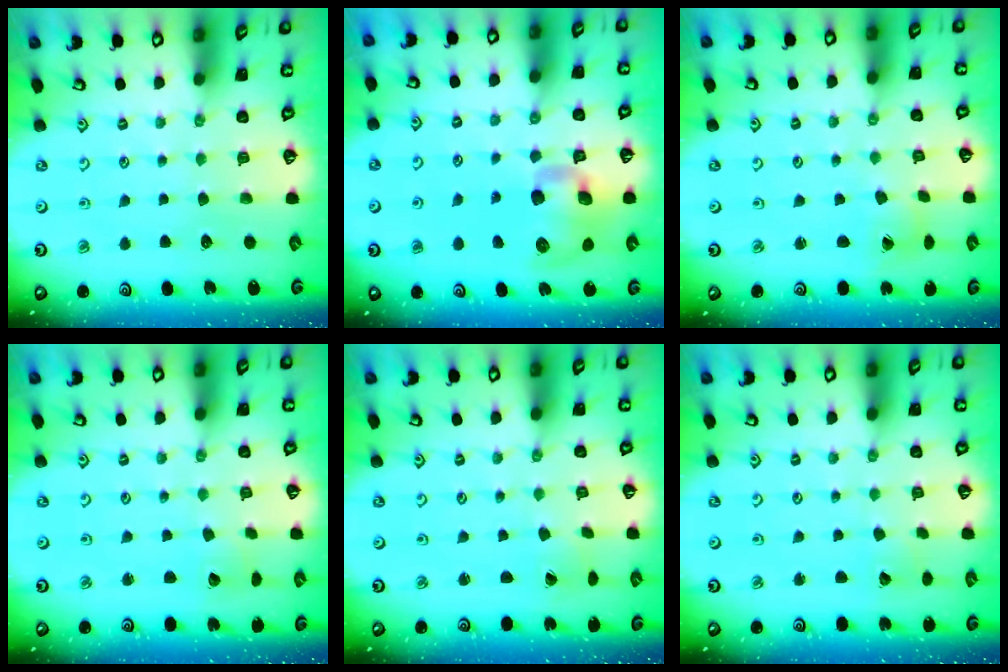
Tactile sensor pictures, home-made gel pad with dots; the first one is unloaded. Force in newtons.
{"total": 12.6, "press": 12.4, "slide": 2.1}
{"total": 1.7, "press": 1.6, "slide": 0.2}
{"total": 2.8, "press": 2.8, "slide": 0.2}
{"total": 0.7, "press": 0.7, "slide": 0.1}
{"total": 2.8, "press": 2.8, "slide": 0.3}